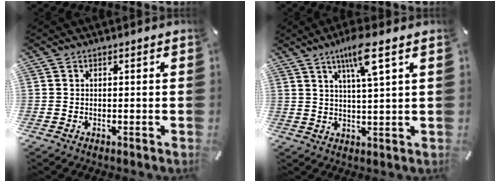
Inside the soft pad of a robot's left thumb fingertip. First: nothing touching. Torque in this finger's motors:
{"motor_torque": [1.50, 0.58, 1.07, -0.92, 0.08]}